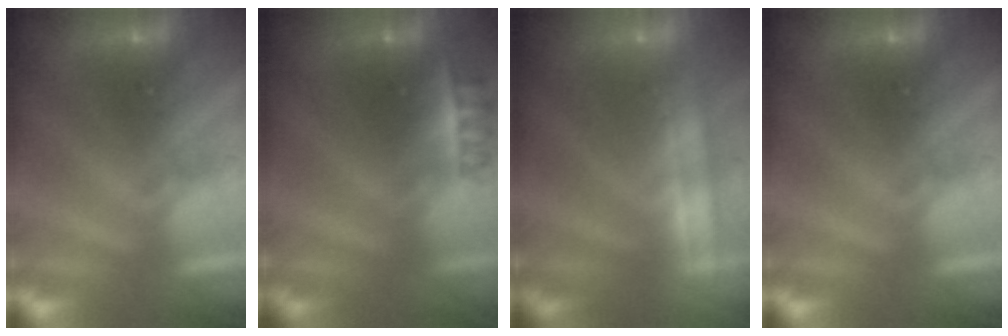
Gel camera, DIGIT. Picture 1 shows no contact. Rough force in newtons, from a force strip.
{"total": 2.3}
{"total": 2.3}
{"total": 0.0}